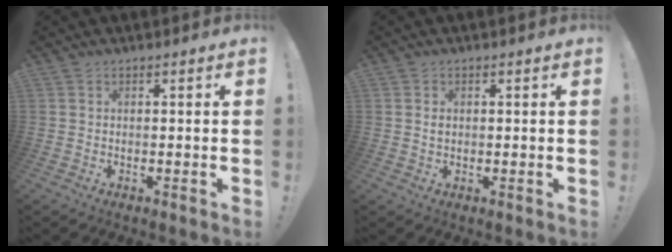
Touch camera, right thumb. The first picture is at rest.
{"total": 1.0, "force": [0.1, 0.8, 0.5], "torque": [-0.005, 0.001, 0.001]}